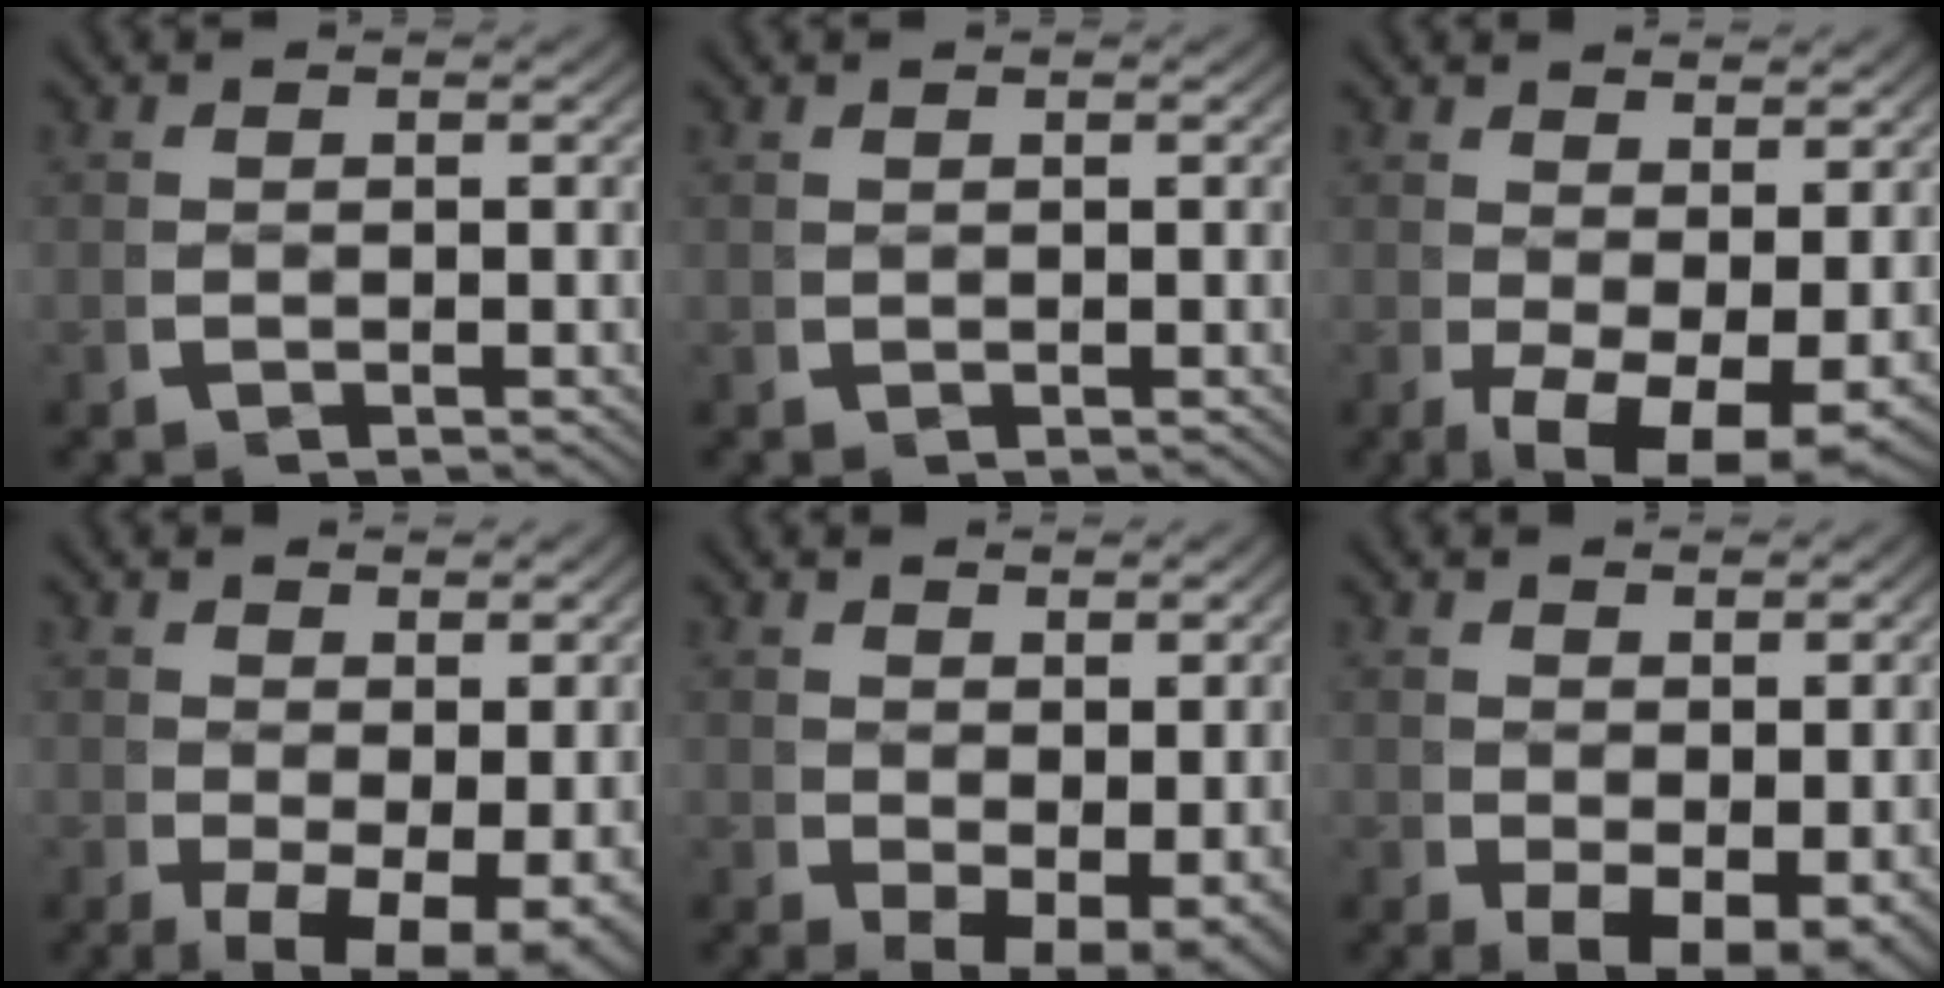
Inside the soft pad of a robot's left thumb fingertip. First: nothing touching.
{"total": 0.0}
{"total": 7.5, "force": [-1.4, 4.7, 5.6], "torque": [-0.104, -0.053, 0.006]}
{"total": 6.9, "force": [-0.8, 4.6, 5.1], "torque": [-0.093, -0.049, 0.014]}
{"total": 4.4, "force": [0.2, 3.1, 3.2], "torque": [-0.056, -0.040, 0.027]}
{"total": 5.3, "force": [-0.6, 3.6, 3.9], "torque": [-0.074, -0.048, 0.019]}